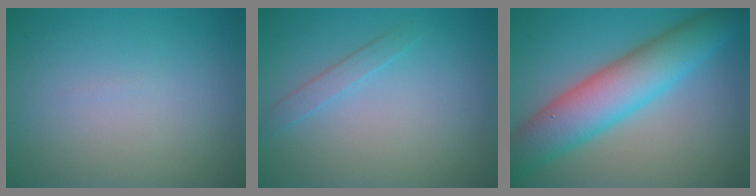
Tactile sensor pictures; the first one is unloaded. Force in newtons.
{"total": 1.3, "press": 1.3, "slide": 0.0}
{"total": 7.1, "press": 7.1, "slide": 0.4}